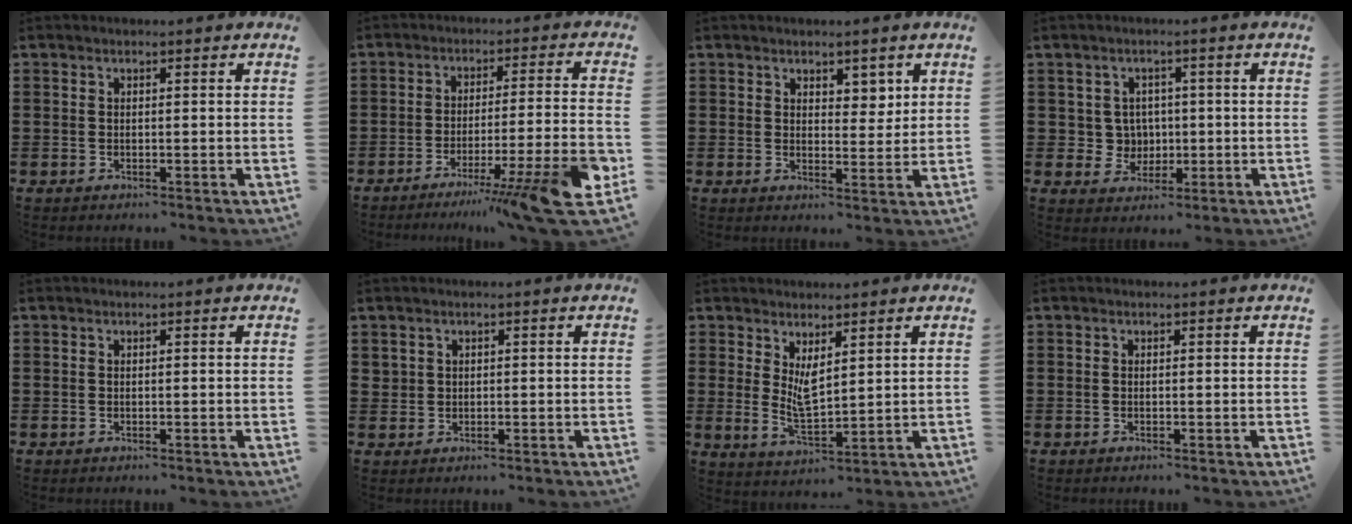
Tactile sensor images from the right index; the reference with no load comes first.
{"total": 11.8, "force": [-7.2, 0.1, 9.3], "torque": [-0.127, 0.004, -0.122]}
{"total": 3.4, "force": [2.4, 2.1, 0.9], "torque": [-0.011, 0.002, 0.041]}
{"total": 3.7, "force": [0.2, 3.6, 0.8], "torque": [-0.035, 0.013, 0.001]}
{"total": 0.0}
{"total": 1.1, "force": [0.7, 0.8, 0.1], "torque": [-0.004, 0.003, 0.014]}
{"total": 4.6, "force": [1.6, 1.9, 3.9], "torque": [-0.077, -0.009, 0.027]}
{"total": 0.0}